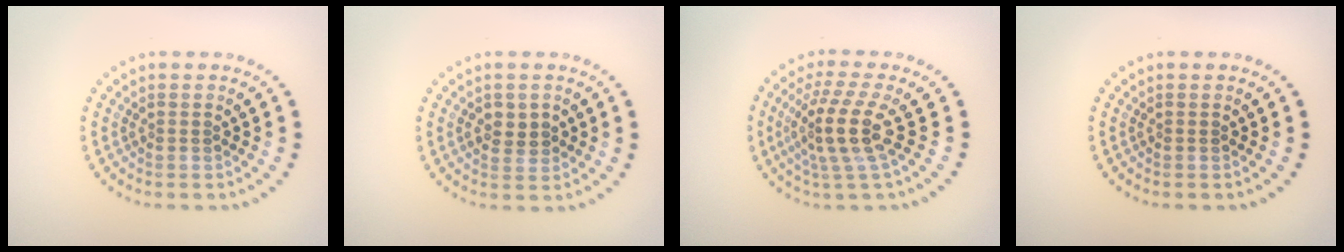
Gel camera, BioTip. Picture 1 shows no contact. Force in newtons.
{"total": 2.1, "press": 2.0, "slide": 0.3}
{"total": 4.4, "press": 3.2, "slide": 2.9}
{"total": 0.0}